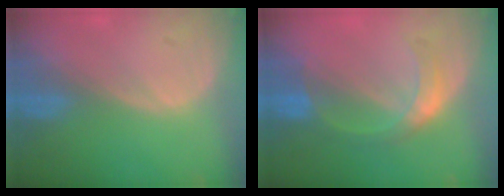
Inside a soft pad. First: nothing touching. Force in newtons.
{"total": 5.4, "press": 5.0, "slide": 2.2}